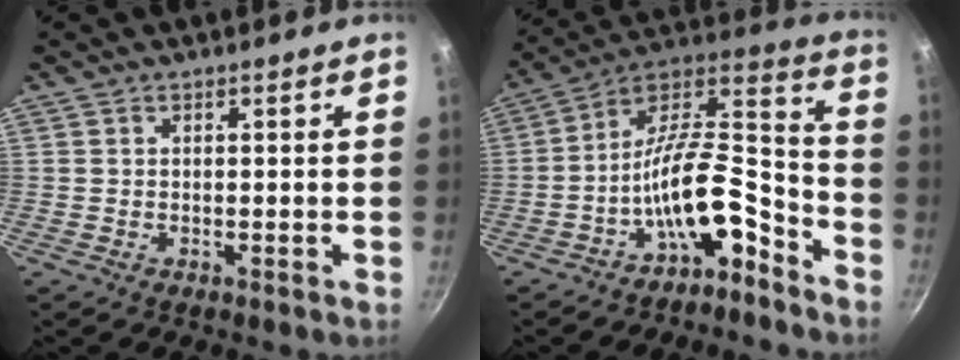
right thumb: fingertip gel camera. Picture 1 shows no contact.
{"total": 15.1, "force": [-8.3, 6.0, 11.1], "torque": [-0.163, 0.098, -0.144]}